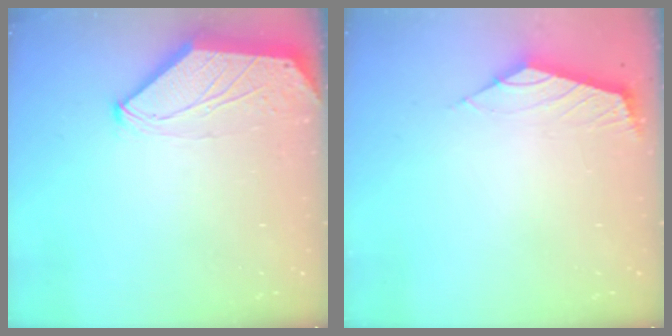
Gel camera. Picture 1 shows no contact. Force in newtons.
{"total": 2.4, "press": 2.3, "slide": 0.4}